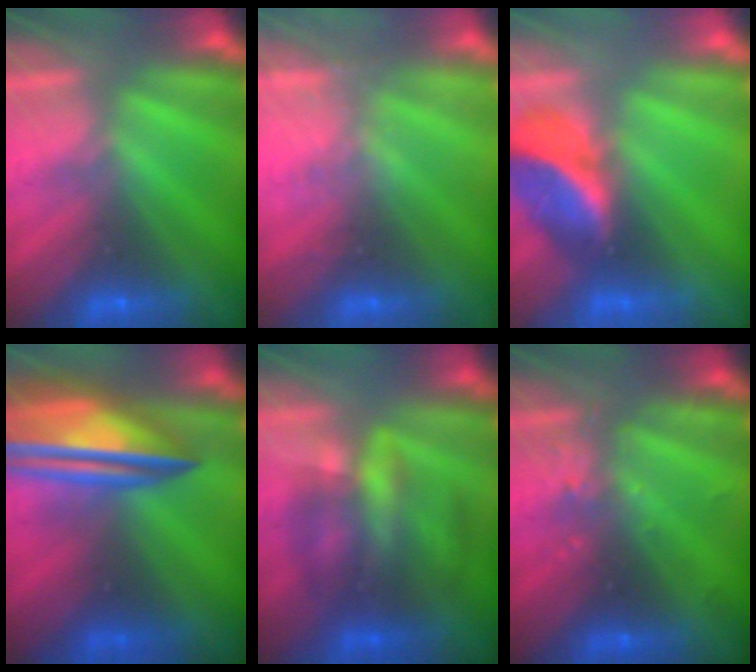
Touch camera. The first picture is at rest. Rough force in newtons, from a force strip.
{"total": 2.3}
{"total": 2.8}
{"total": 7.3}
{"total": 4.6}
{"total": 2.5}